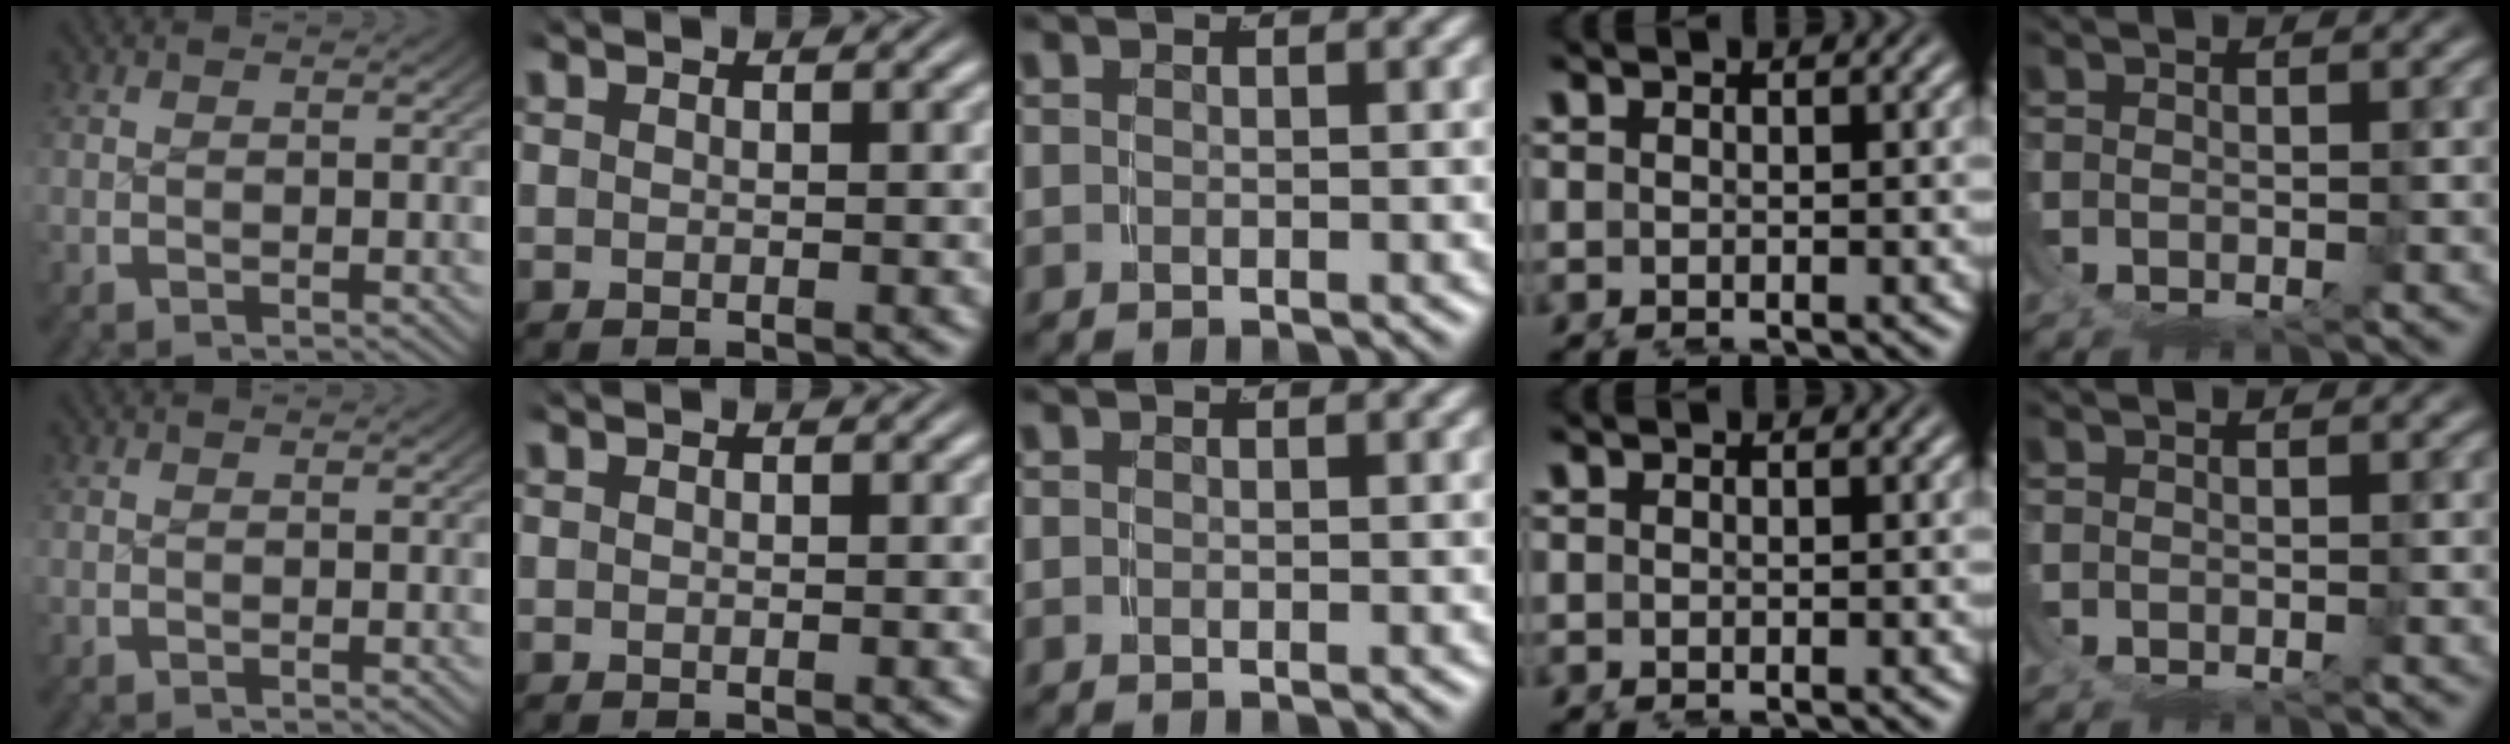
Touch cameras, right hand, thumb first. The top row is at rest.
{}